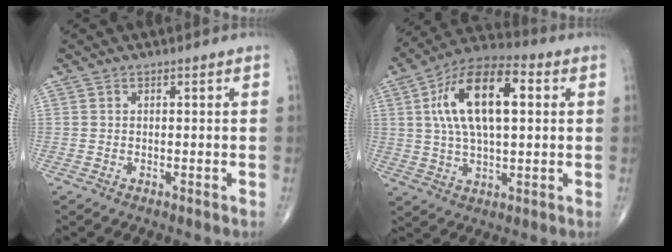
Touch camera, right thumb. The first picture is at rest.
{"total": 17.5, "force": [3.8, 8.1, 15.0], "torque": [-0.256, 0.020, 0.059]}